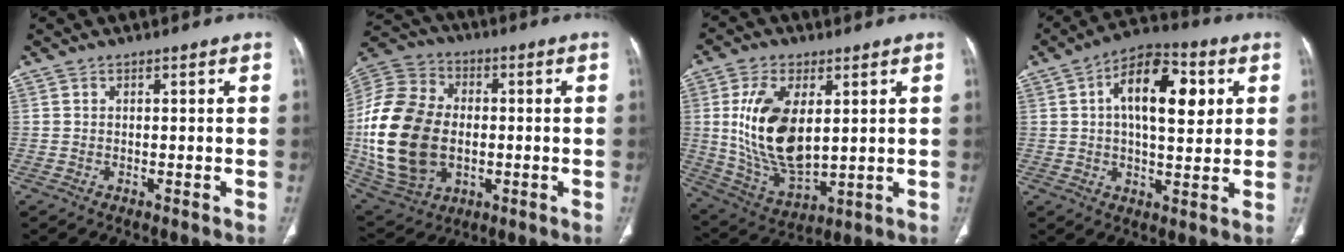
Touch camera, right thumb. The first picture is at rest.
{"total": 23.9, "force": [-1.7, 16.7, 17.0], "torque": [-0.341, 0.008, -0.016]}
{"total": 16.6, "force": [2.8, 8.8, 13.7], "torque": [-0.255, -0.021, 0.068]}
{"total": 15.2, "force": [4.0, 7.3, 12.7], "torque": [-0.176, 0.008, 0.056]}